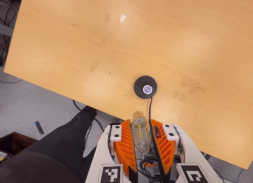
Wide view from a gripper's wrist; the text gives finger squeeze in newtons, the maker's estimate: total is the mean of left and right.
{"total": 14.1, "left": 15.9, "right": 12.4}